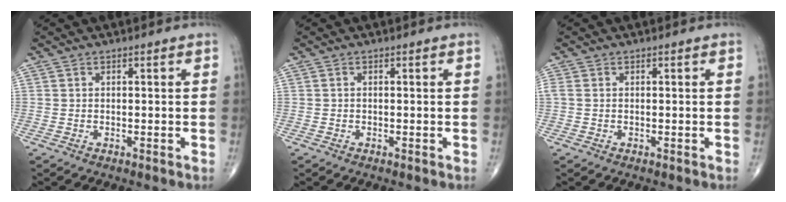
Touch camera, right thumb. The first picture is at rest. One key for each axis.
{"total": 0.0}
{"total": 0.9, "fx": 0.0, "fy": 0.6, "fz": 0.7, "tx": -0.022, "ty": 0.005, "tz": 0.000}